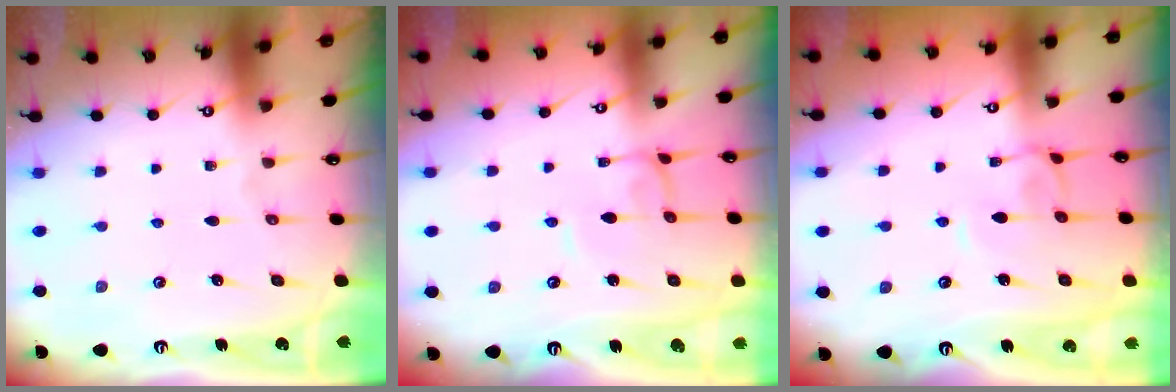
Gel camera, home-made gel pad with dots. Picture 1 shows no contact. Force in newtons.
{"total": 2.0, "press": 2.0, "slide": 0.1}
{"total": 2.5, "press": 2.5, "slide": 0.5}